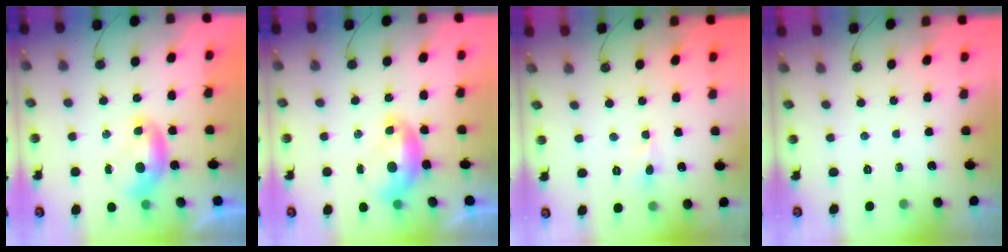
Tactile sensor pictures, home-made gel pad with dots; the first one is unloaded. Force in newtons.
{"total": 1.3, "press": 1.3, "slide": 0.2}
{"total": 1.9, "press": 1.8, "slide": 0.6}
{"total": 0.0}